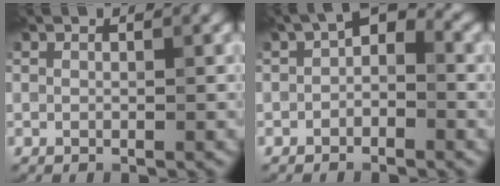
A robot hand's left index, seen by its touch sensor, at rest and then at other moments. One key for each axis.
{"total": 2.7, "fx": -0.6, "fy": 1.5, "fz": 2.1, "tx": -0.029, "ty": 0.012, "tz": -0.021}